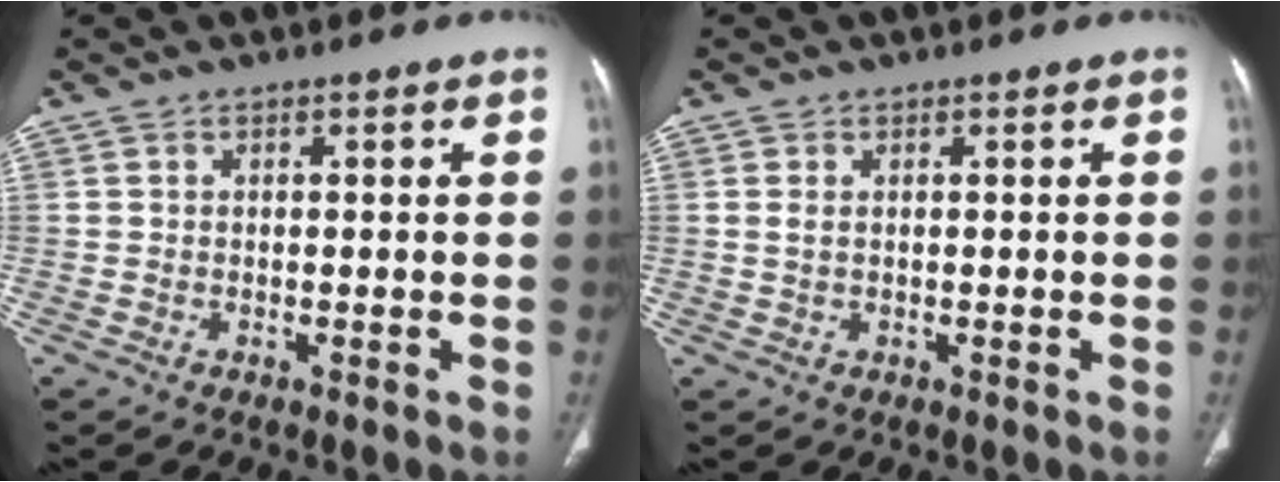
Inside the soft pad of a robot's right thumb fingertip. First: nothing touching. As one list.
[{"total": 1.3, "force": [0.3, 0.7, 1.1], "torque": [-0.026, 0.001, 0.008]}]